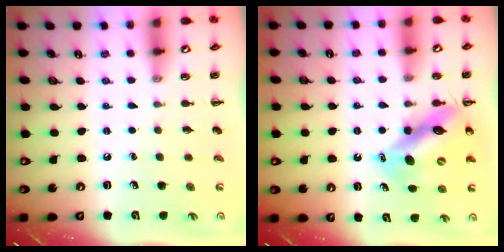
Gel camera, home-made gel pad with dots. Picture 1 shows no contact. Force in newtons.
{"total": 11.8, "press": 11.3, "slide": 3.3}